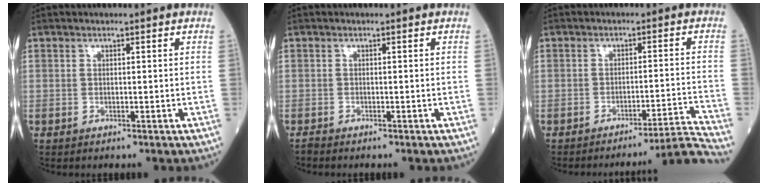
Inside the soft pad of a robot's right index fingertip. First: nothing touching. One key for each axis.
{"total": 0.9, "fx": -0.9, "fy": 0.0, "fz": 0.2, "tx": -0.011, "ty": -0.002, "tz": -0.017}
{"total": 9.4, "fx": -8.6, "fy": -3.6, "fz": 1.0, "tx": 0.012, "ty": 0.000, "tz": -0.119}